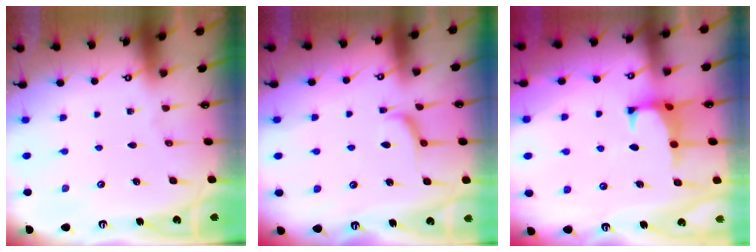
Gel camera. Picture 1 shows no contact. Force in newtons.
{"total": 2.9, "press": 2.8, "slide": 1.0}
{"total": 1.6, "press": 1.5, "slide": 0.6}